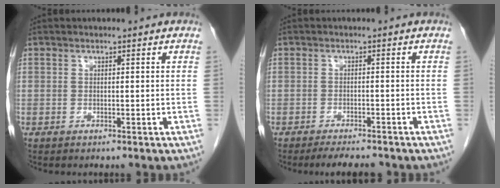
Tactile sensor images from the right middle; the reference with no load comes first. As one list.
[{"total": 4.9, "force": [-4.3, 1.0, 2.0], "torque": [-0.028, -0.008, -0.064]}]